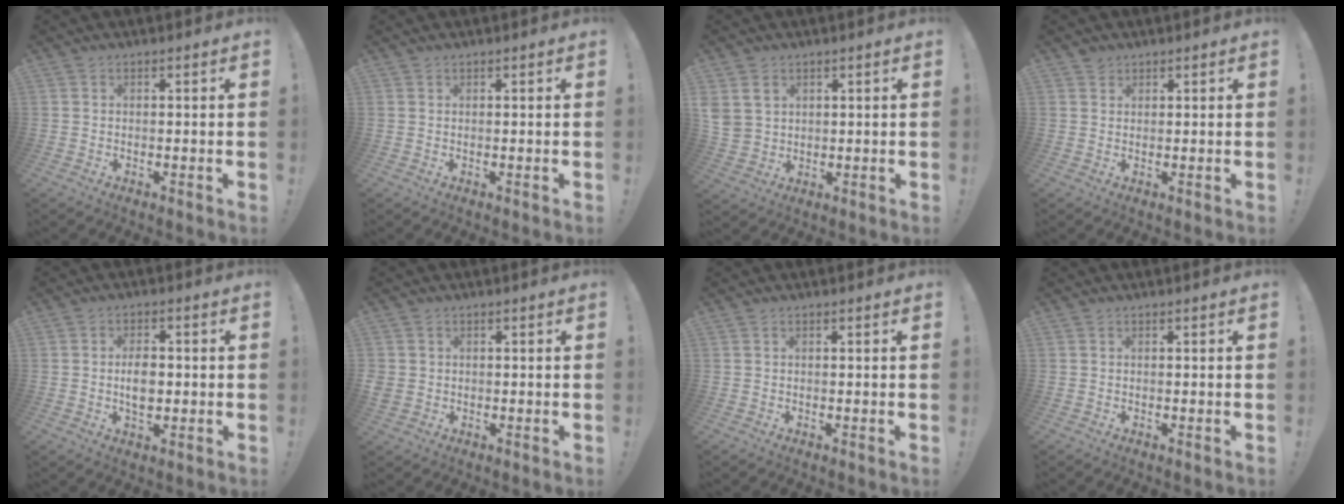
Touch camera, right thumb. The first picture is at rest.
{"total": 0.0}
{"total": 6.1, "force": [2.8, 4.8, 2.4], "torque": [-0.037, -0.008, 0.054]}
{"total": 1.7, "force": [1.4, 0.9, 0.4], "torque": [-0.006, -0.006, 0.026]}
{"total": 5.6, "force": [-0.5, 3.6, 4.2], "torque": [-0.068, -0.002, -0.016]}
{"total": 2.5, "force": [0.4, 2.3, 0.8], "torque": [-0.014, -0.003, 0.007]}
{"total": 0.0}
{"total": 0.0}